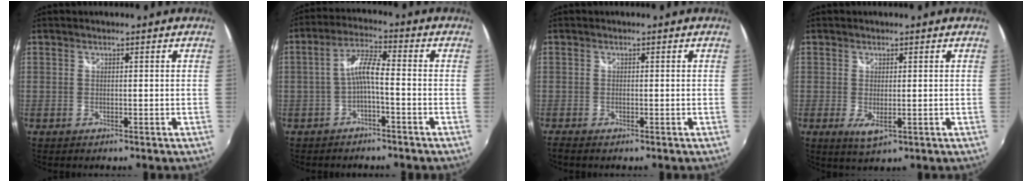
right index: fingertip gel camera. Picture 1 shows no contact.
{"total": 5.3, "force": [-1.9, 0.8, 4.9], "torque": [-0.108, 0.013, -0.035]}
{"total": 1.0, "force": [-0.7, 0.3, 0.5], "torque": [-0.014, -0.004, -0.014]}
{"total": 3.4, "force": [-0.7, 1.3, 3.0], "torque": [-0.054, -0.014, -0.006]}